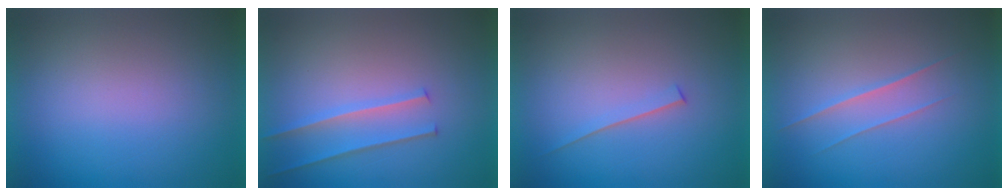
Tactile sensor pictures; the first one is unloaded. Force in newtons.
{"total": 2.2}
{"total": 1.5}
{"total": 1.5}